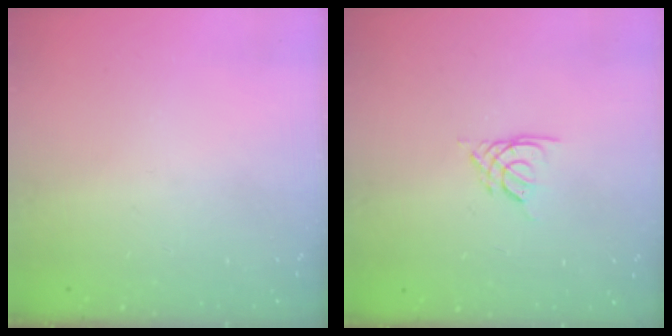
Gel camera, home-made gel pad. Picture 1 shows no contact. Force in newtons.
{"total": 2.7, "press": 2.7, "slide": 0.4}